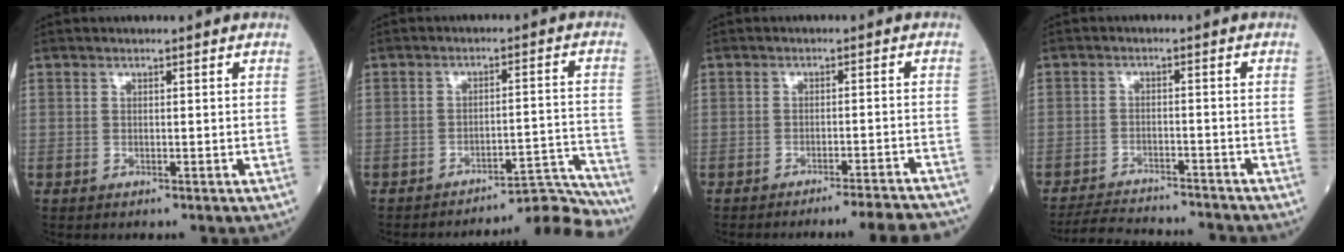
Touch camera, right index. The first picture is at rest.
{"total": 11.7, "force": [-11.6, -1.2, -0.1], "torque": [0.033, 0.036, -0.158]}
{"total": 10.7, "force": [-10.4, -1.0, 2.6], "torque": [-0.005, -0.009, -0.125]}
{"total": 10.2, "force": [-9.8, 1.5, 2.1], "torque": [-0.034, 0.002, -0.145]}